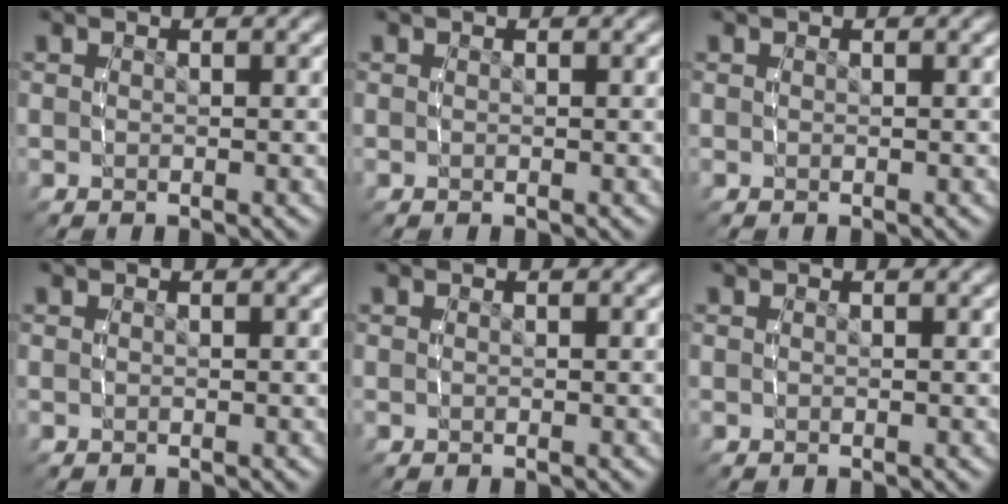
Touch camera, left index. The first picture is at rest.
{"total": 0.0}
{"total": 0.0}
{"total": 0.0}
{"total": 0.0}
{"total": 0.0}